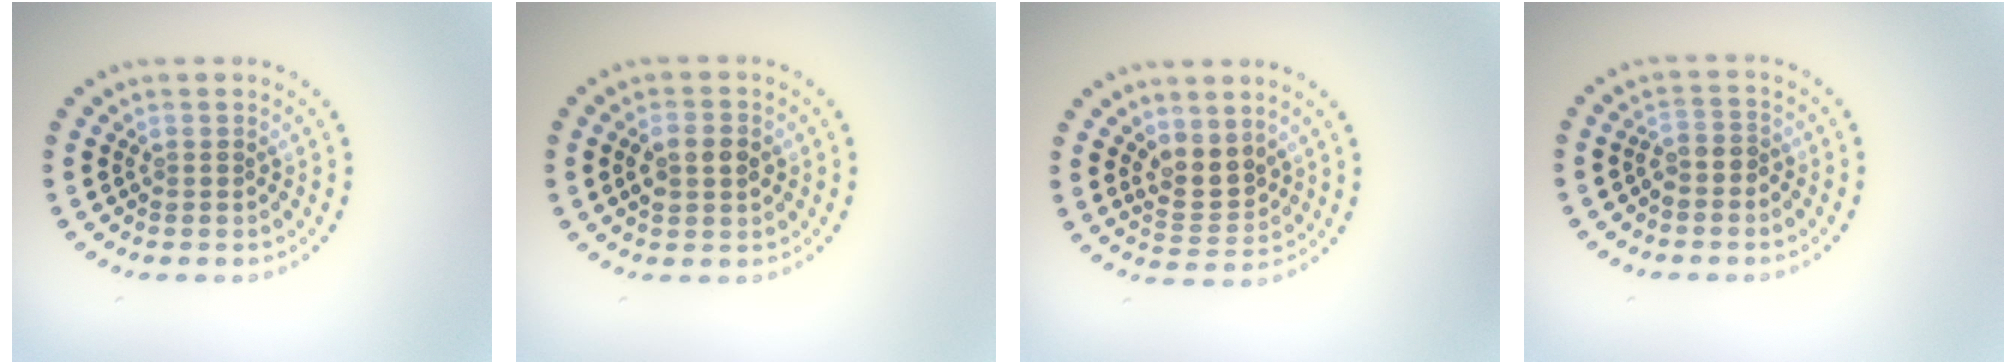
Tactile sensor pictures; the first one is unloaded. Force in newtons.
{"total": 3.4, "press": 3.4, "slide": 0.3}
{"total": 2.9, "press": 2.6, "slide": 1.3}
{"total": 1.2, "press": 0.9, "slide": 0.8}